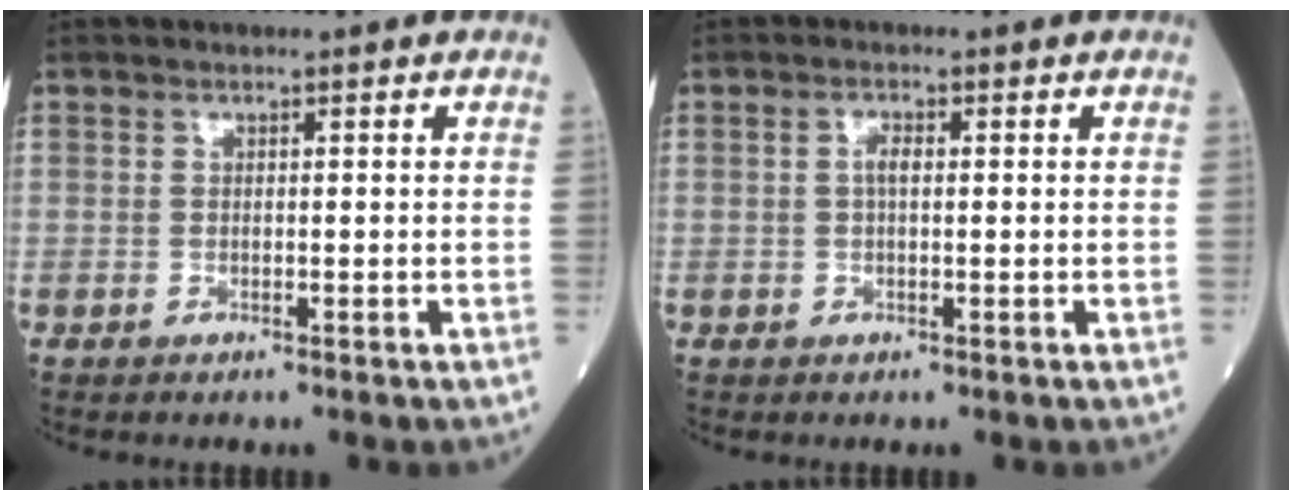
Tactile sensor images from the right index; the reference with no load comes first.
{"total": 1.6, "force": [0.2, 0.5, 1.6], "torque": [-0.035, 0.002, 0.003]}